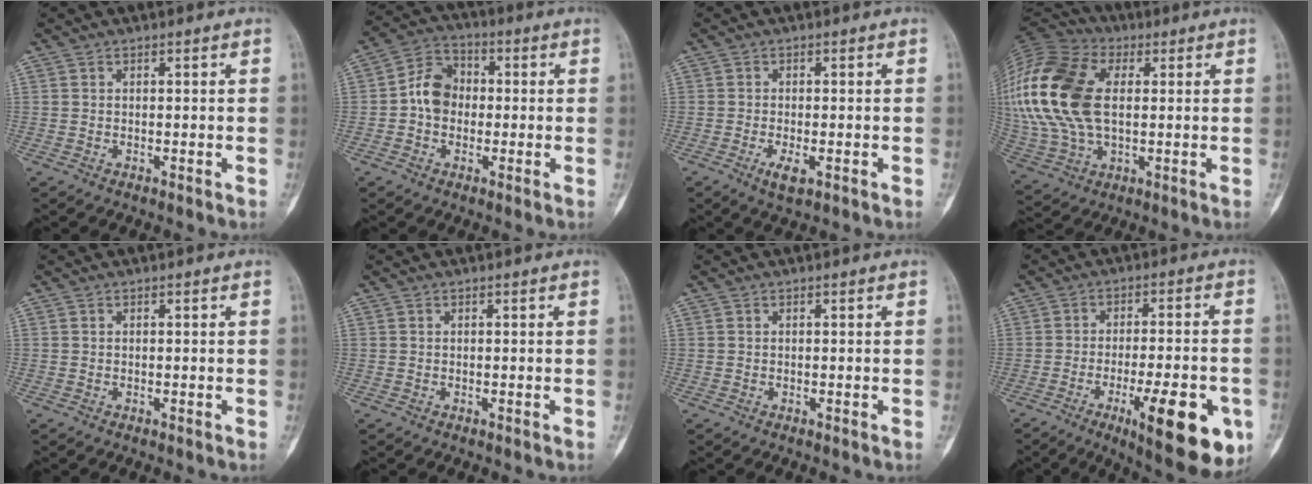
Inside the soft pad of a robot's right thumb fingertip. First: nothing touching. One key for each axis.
{"total": 7.9, "fx": -0.5, "fy": 6.4, "fz": 4.6, "tx": -0.061, "ty": 0.028, "tz": -0.023}
{"total": 3.2, "fx": -1.3, "fy": 1.2, "fz": 2.7, "tx": -0.051, "ty": -0.004, "tz": -0.022}
{"total": 25.1, "fx": 3.5, "fy": 15.2, "fz": 19.7, "tx": -0.457, "ty": 0.006, "tz": 0.063}
{"total": 0.0}
{"total": 0.0}
{"total": 0.0}
{"total": 17.3, "fx": -6.7, "fy": 5.0, "fz": 15.1, "tx": -0.179, "ty": 0.010, "tz": -0.084}